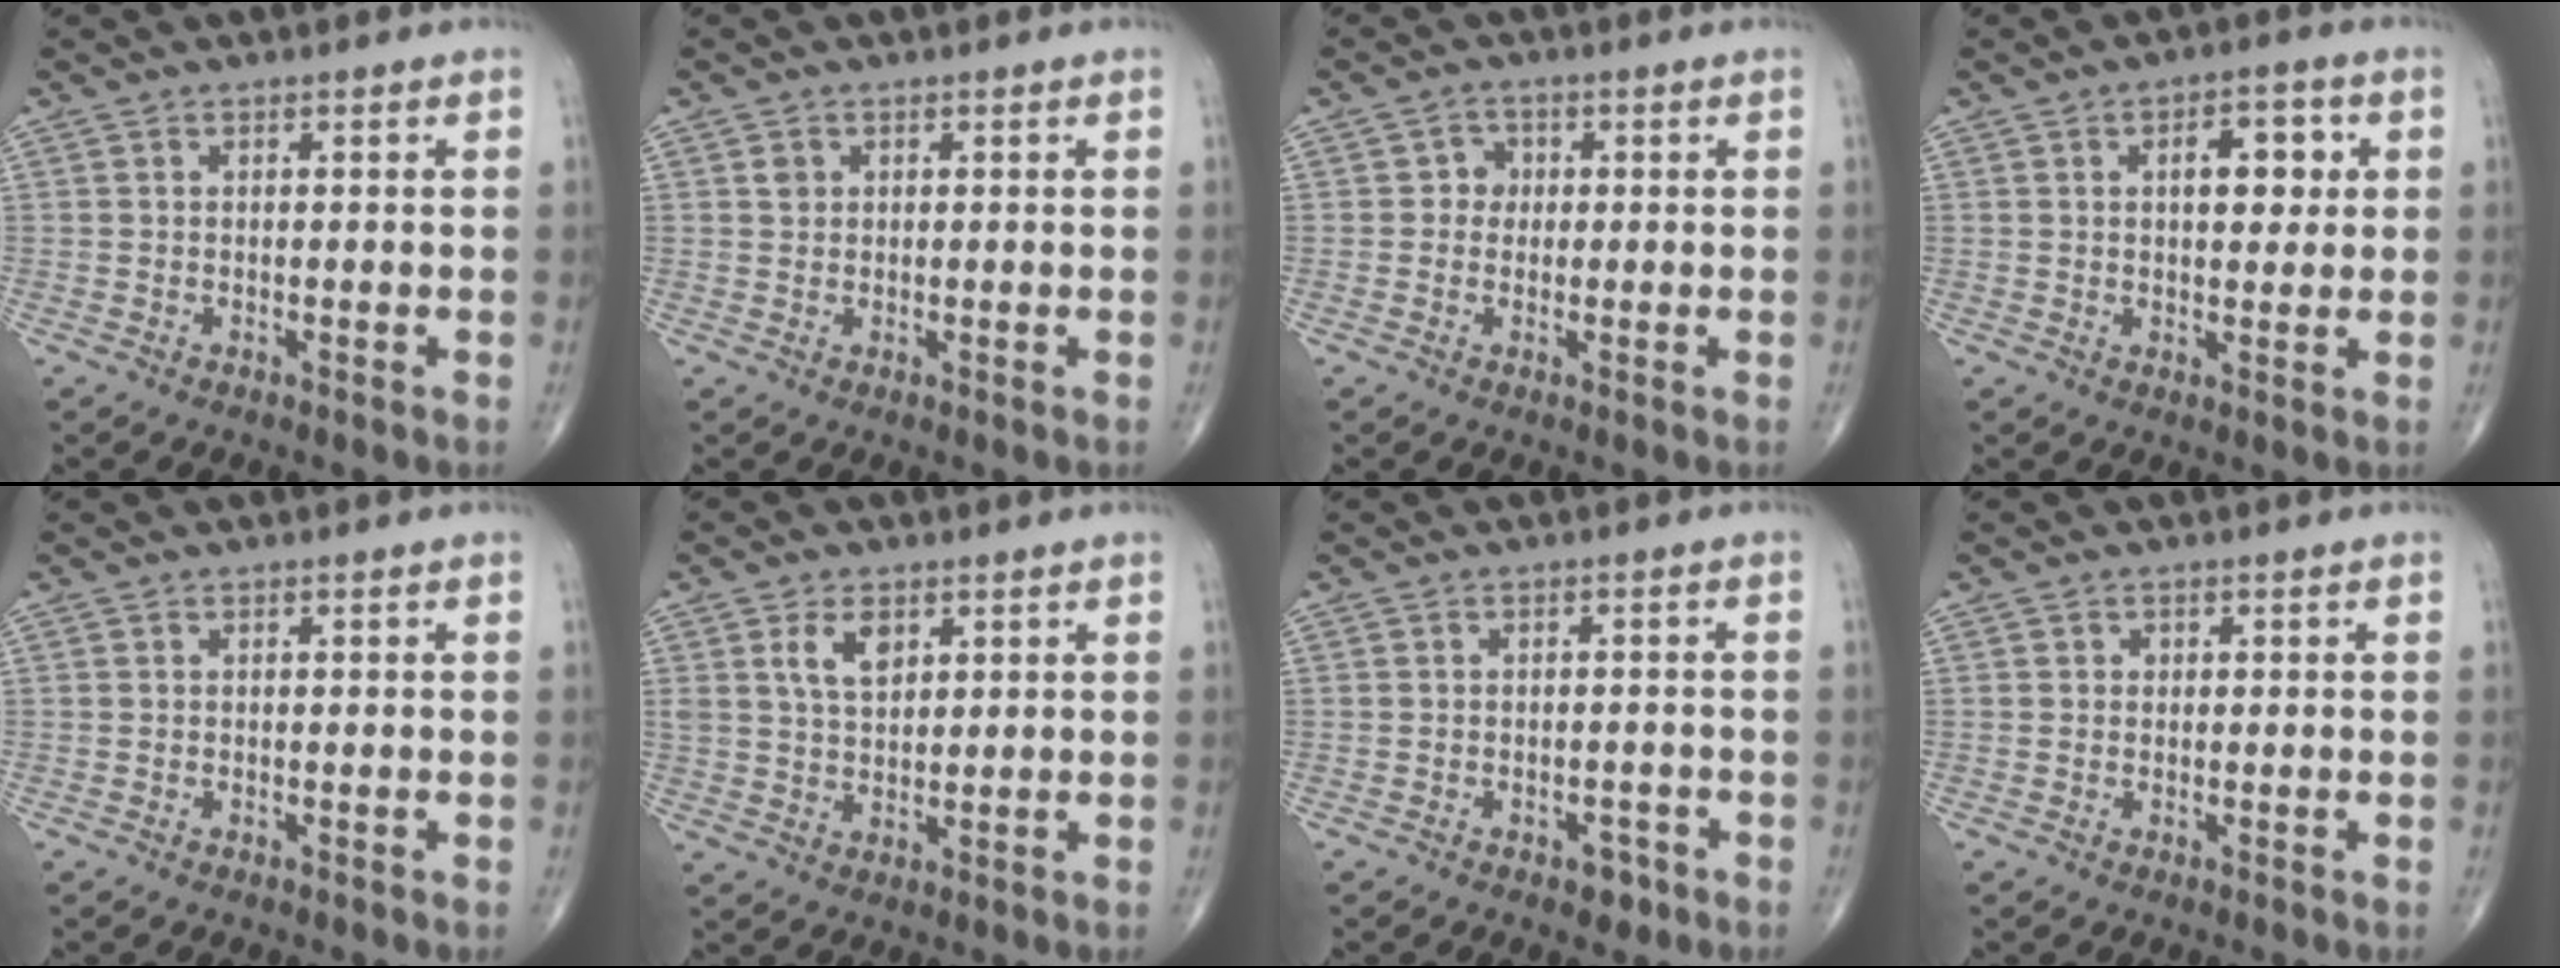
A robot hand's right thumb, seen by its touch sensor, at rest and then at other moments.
{"total": 1.4, "force": [0.5, 1.2, 0.5], "torque": [-0.003, -0.001, 0.007]}
{"total": 2.8, "force": [0.2, 2.6, 1.0], "torque": [0.005, 0.008, -0.005]}
{"total": 7.3, "force": [1.8, 3.9, 6.0], "torque": [-0.057, 0.002, 0.024]}
{"total": 0.0}
{"total": 5.4, "force": [2.4, 3.1, 3.7], "torque": [-0.055, -0.013, 0.049]}
{"total": 2.6, "force": [-1.6, 1.6, 1.4], "torque": [-0.005, 0.008, -0.018]}
{"total": 0.7, "force": [0.1, 0.6, 0.1], "torque": [0.003, 0.002, 0.001]}